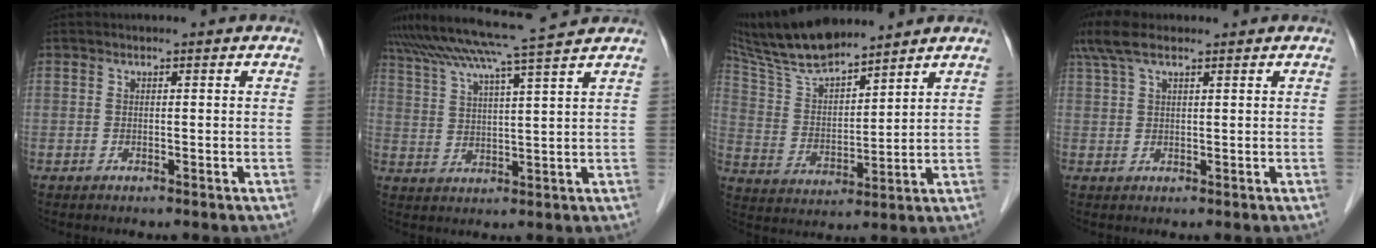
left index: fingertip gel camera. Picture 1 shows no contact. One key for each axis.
{"total": 13.7, "fx": 11.4, "fy": -1.8, "fz": 7.4, "tx": -0.135, "ty": 0.006, "tz": 0.171}
{"total": 12.0, "fx": 10.7, "fy": 1.5, "fz": 5.1, "tx": -0.112, "ty": 0.014, "tz": 0.208}
{"total": 6.5, "fx": 4.7, "fy": 1.9, "fz": 4.1, "tx": -0.097, "ty": 0.034, "tz": 0.092}